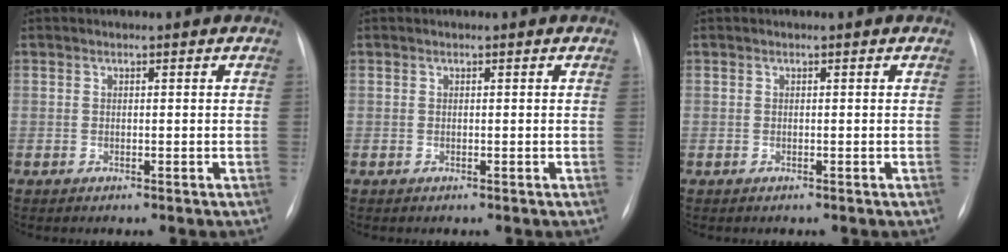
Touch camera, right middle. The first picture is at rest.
{"total": 0.0}
{"total": 0.0}